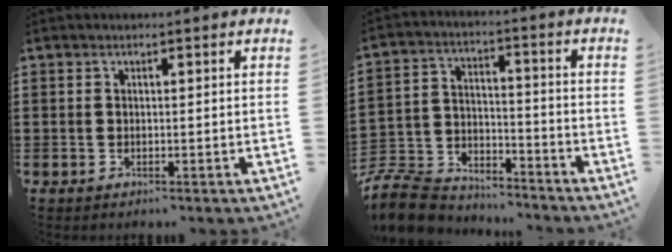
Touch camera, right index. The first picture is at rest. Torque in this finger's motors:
{"motor_torque": [-0.86, 0.96, -1.05, -0.21]}